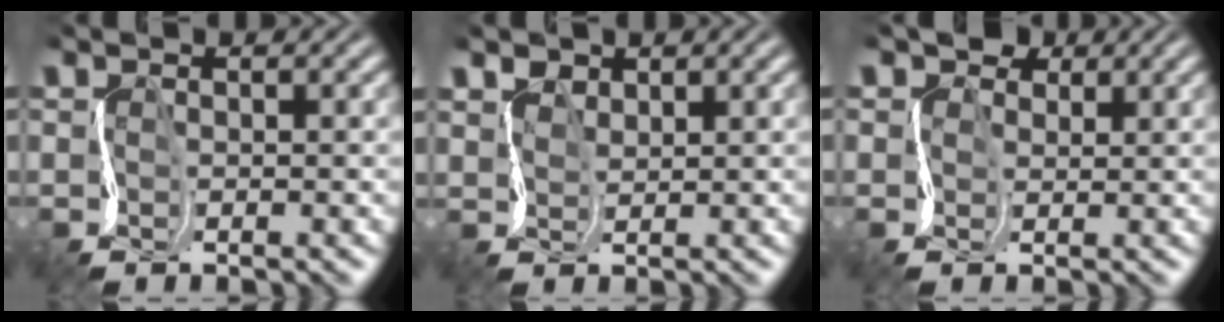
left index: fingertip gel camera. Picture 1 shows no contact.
{"total": 2.6, "force": [2.0, -0.5, -1.5], "torque": [0.007, 0.004, 0.038]}
{"total": 2.5, "force": [1.9, 1.5, 0.4], "torque": [-0.015, 0.016, 0.020]}